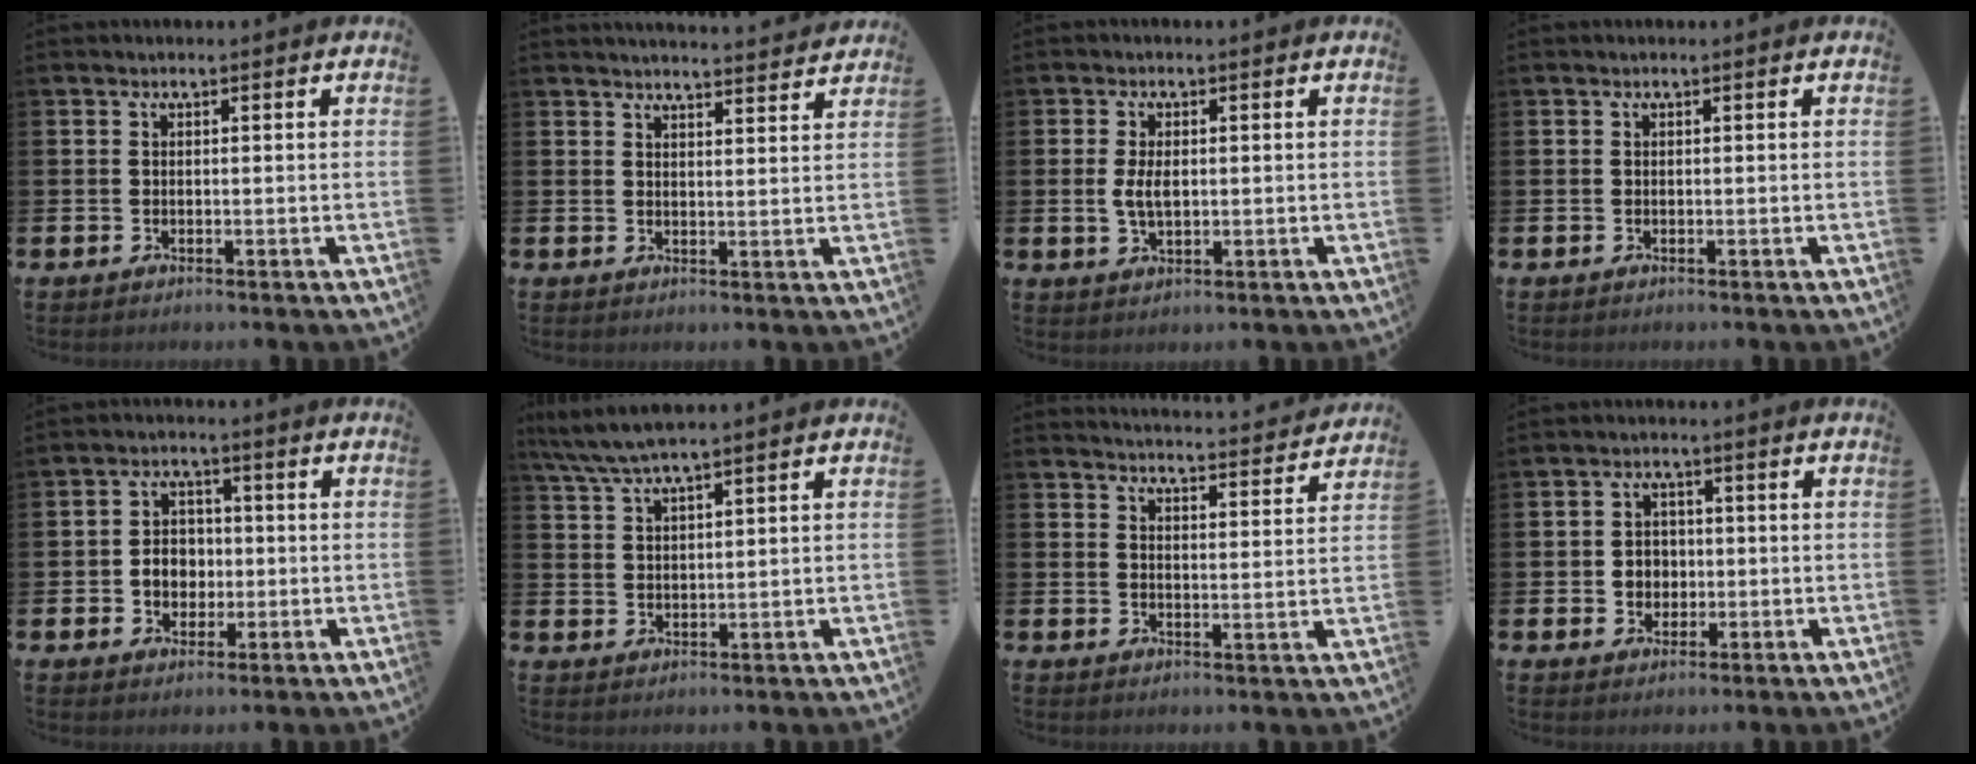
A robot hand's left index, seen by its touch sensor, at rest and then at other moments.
{"total": 3.7, "force": [3.7, -0.2, 0.1], "torque": [0.007, -0.030, 0.062]}
{"total": 3.4, "force": [0.2, 1.8, 2.9], "torque": [-0.044, 0.000, 0.000]}
{"total": 0.0}
{"total": 4.2, "force": [-0.5, 3.6, 2.2], "torque": [-0.028, 0.002, -0.019]}
{"total": 4.6, "force": [4.1, 0.0, 2.1], "torque": [-0.051, -0.012, 0.073]}
{"total": 4.5, "force": [4.5, 0.0, 0.2], "torque": [-0.001, -0.043, 0.075]}
{"total": 3.0, "force": [-0.1, 2.9, 1.0], "torque": [-0.006, 0.002, -0.011]}